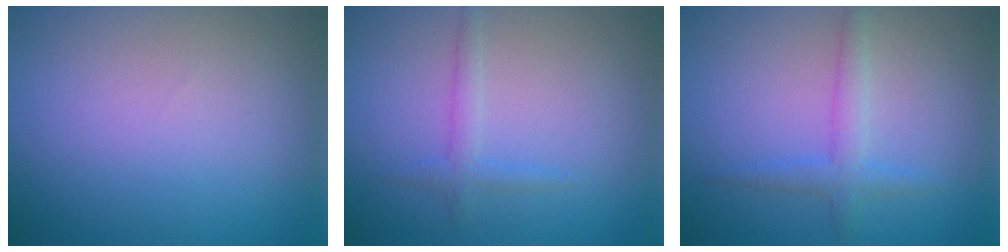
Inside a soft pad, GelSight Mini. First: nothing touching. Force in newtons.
{"total": 1.5, "press": 1.5, "slide": 0.0}
{"total": 2.3, "press": 2.3, "slide": 0.1}